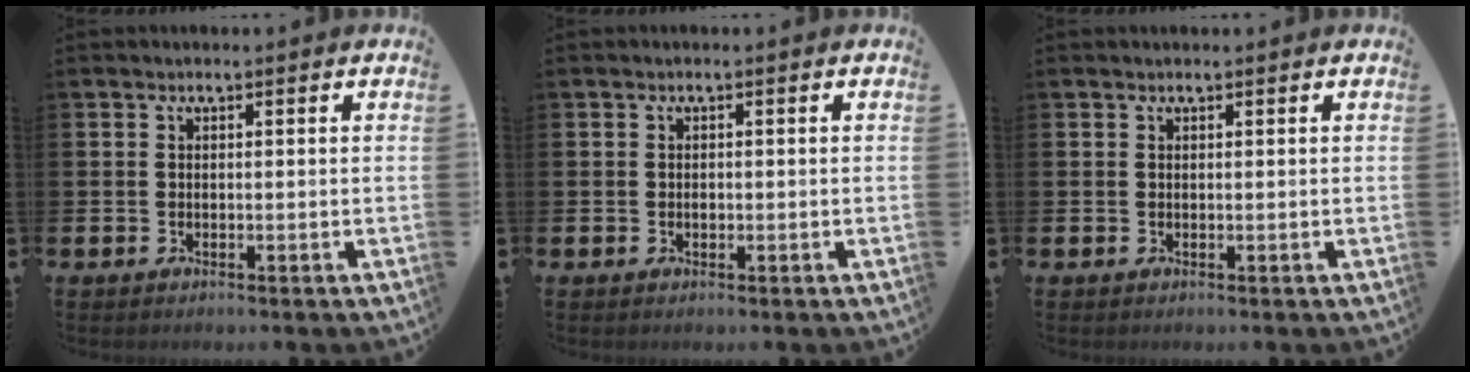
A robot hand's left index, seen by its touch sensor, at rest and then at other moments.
{"total": 0.6, "force": [-0.1, 0.4, 0.4], "torque": [-0.008, 0.003, -0.003]}
{"total": 0.0}